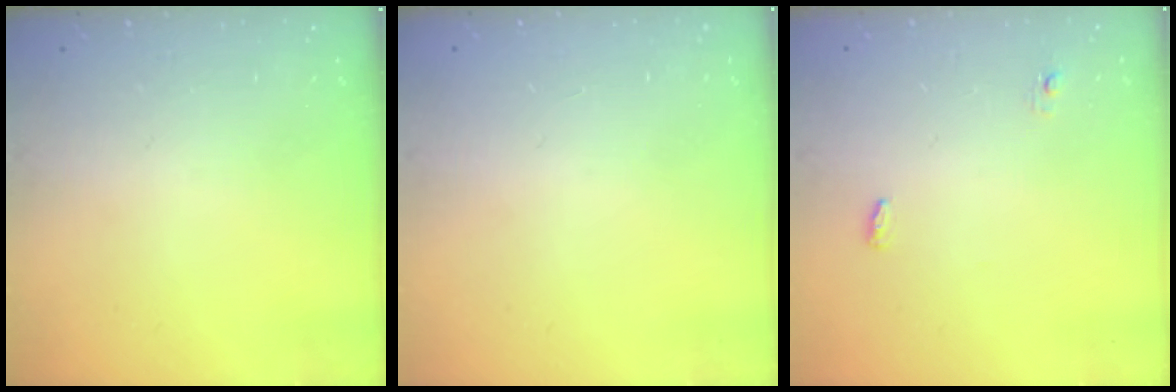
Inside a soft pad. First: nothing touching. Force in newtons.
{"total": 0.9, "press": 0.9, "slide": 0.0}
{"total": 3.5, "press": 3.4, "slide": 0.9}